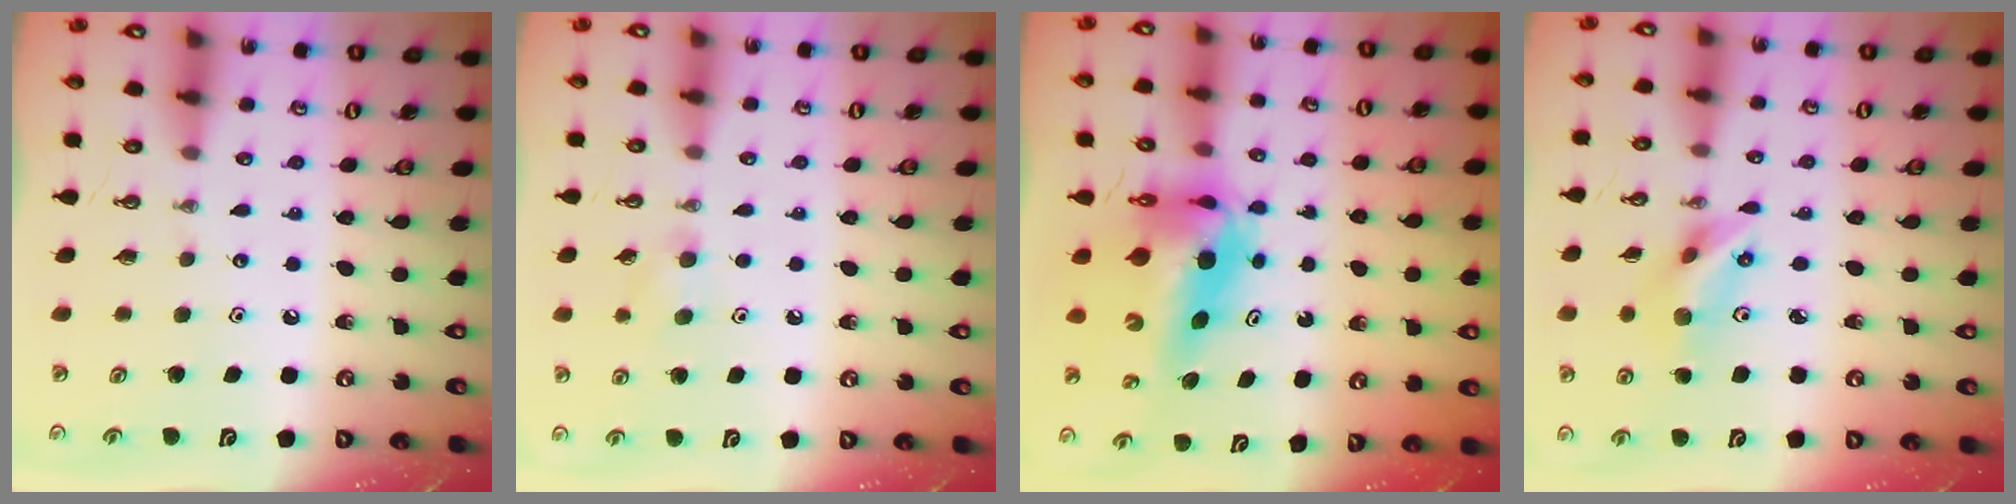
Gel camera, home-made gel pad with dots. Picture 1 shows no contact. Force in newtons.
{"total": 5.2, "press": 4.9, "slide": 1.7}
{"total": 9.4, "press": 9.4, "slide": 0.9}
{"total": 7.9, "press": 7.4, "slide": 2.8}